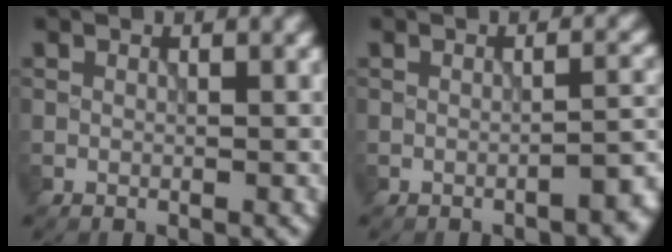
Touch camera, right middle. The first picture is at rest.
{"total": 2.3, "force": [-1.7, 0.5, 1.5], "torque": [-0.016, 0.009, -0.027]}